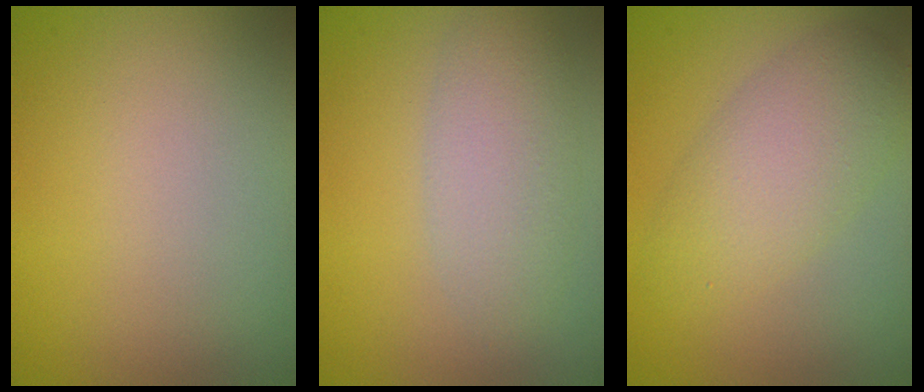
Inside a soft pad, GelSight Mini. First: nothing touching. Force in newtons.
{"total": 3.7, "press": 3.7, "slide": 0.1}
{"total": 4.8, "press": 4.8, "slide": 0.1}